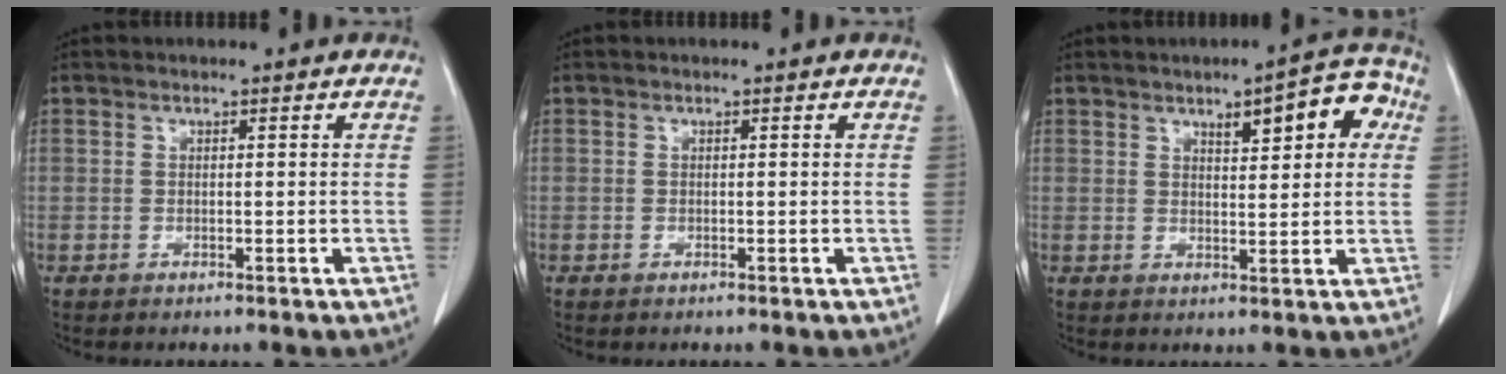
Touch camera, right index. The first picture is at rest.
{"total": 0.0}
{"total": 9.3, "force": [3.6, 3.1, 8.0], "torque": [-0.103, 0.024, 0.050]}